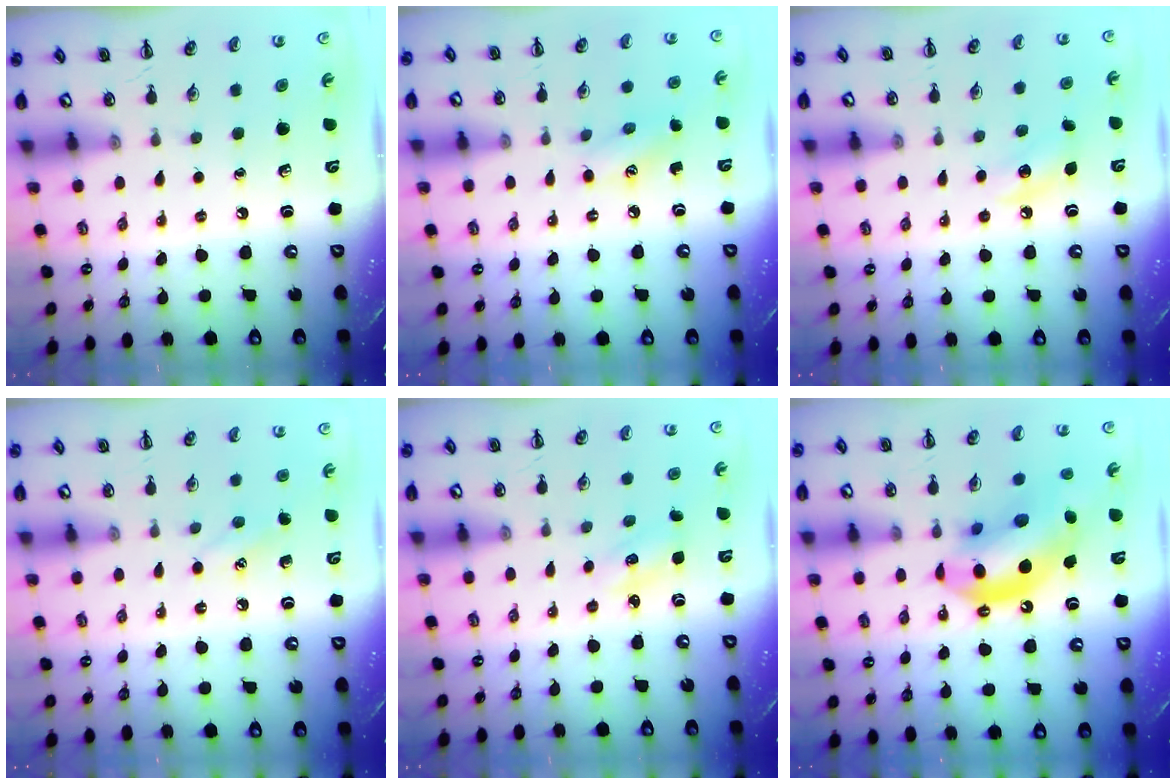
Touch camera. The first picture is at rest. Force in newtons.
{"total": 6.2, "press": 6.1, "slide": 1.1}
{"total": 6.7, "press": 6.5, "slide": 1.7}
{"total": 6.9, "press": 6.7, "slide": 1.7}
{"total": 1.8, "press": 1.8, "slide": 0.5}
{"total": 16.1, "press": 15.5, "slide": 4.2}